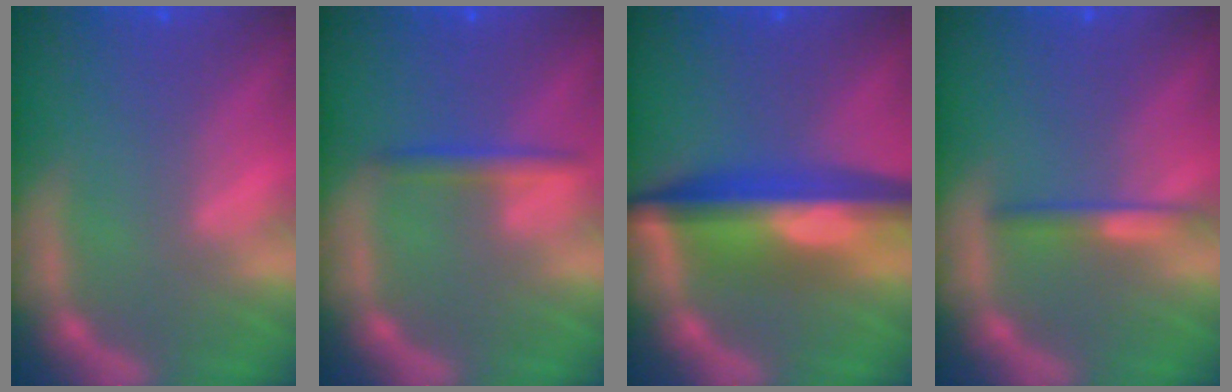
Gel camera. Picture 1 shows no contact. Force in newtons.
{"total": 1.9}
{"total": 8.5}
{"total": 2.0}